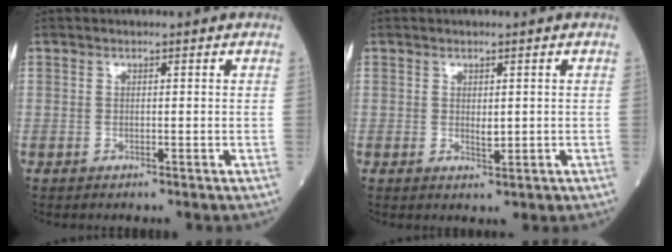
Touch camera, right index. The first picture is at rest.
{"total": 1.4, "force": [0.1, 0.3, 1.3], "torque": [-0.023, -0.006, 0.006]}